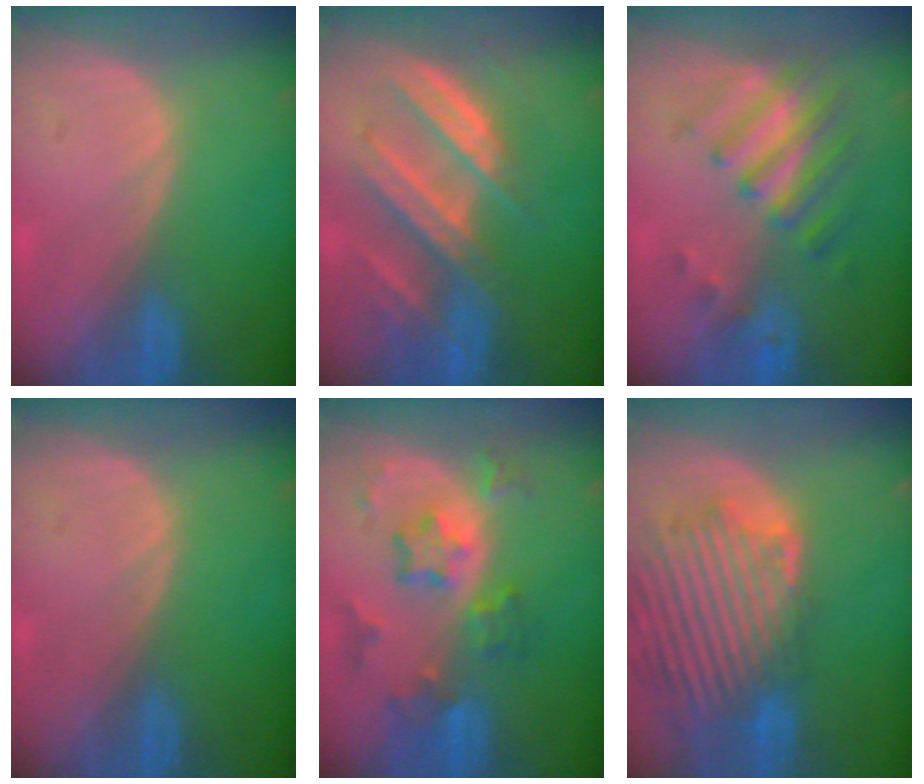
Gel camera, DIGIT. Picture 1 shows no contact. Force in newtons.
{"total": 9.1, "press": 8.3, "slide": 3.8}
{"total": 7.9, "press": 6.9, "slide": 3.8}
{"total": 0.0}
{"total": 8.1, "press": 7.0, "slide": 4.0}
{"total": 13.8, "press": 11.8, "slide": 7.2}